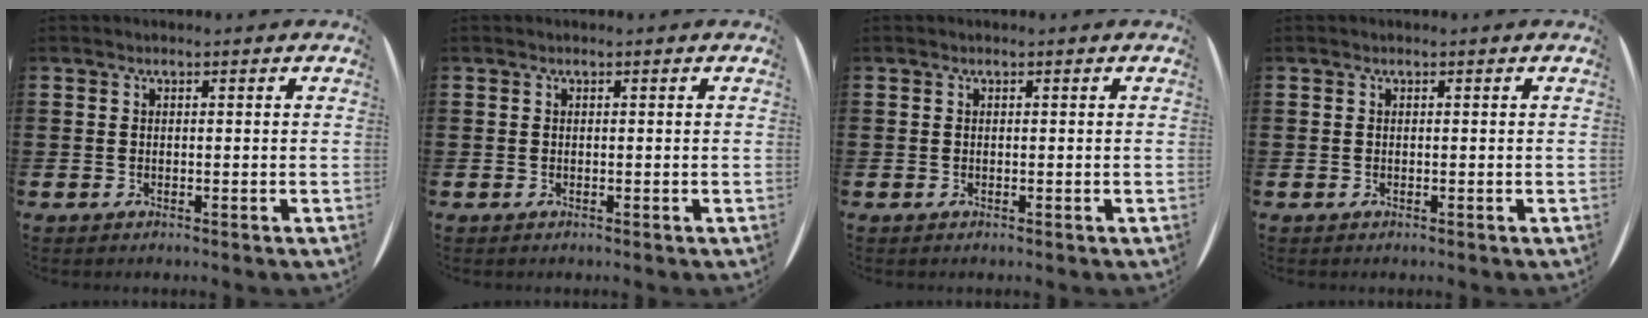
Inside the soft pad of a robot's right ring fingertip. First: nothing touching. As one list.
[{"total": 0.0}, {"total": 0.0}, {"total": 0.0}]